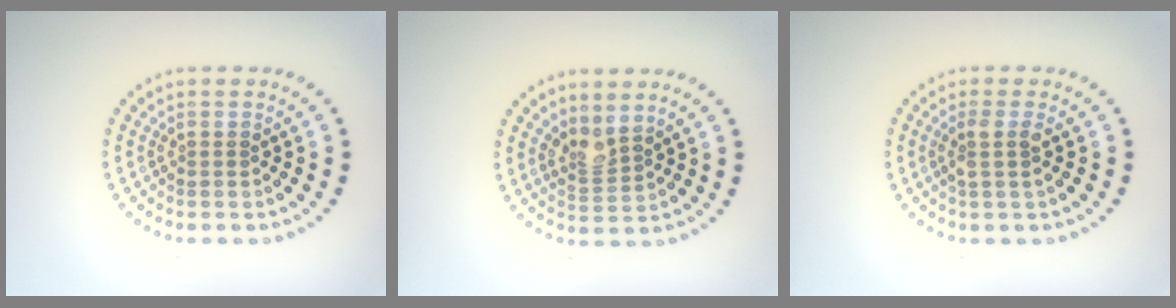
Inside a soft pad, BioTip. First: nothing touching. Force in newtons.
{"total": 2.1, "press": 1.5, "slide": 1.5}
{"total": 1.7, "press": 1.4, "slide": 1.0}